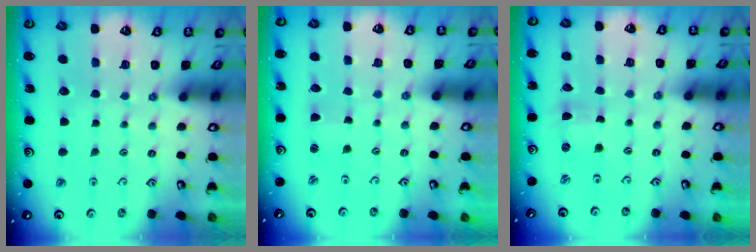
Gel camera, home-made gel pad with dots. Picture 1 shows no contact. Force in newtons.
{"total": 1.5, "press": 1.4, "slide": 0.2}
{"total": 0.0}